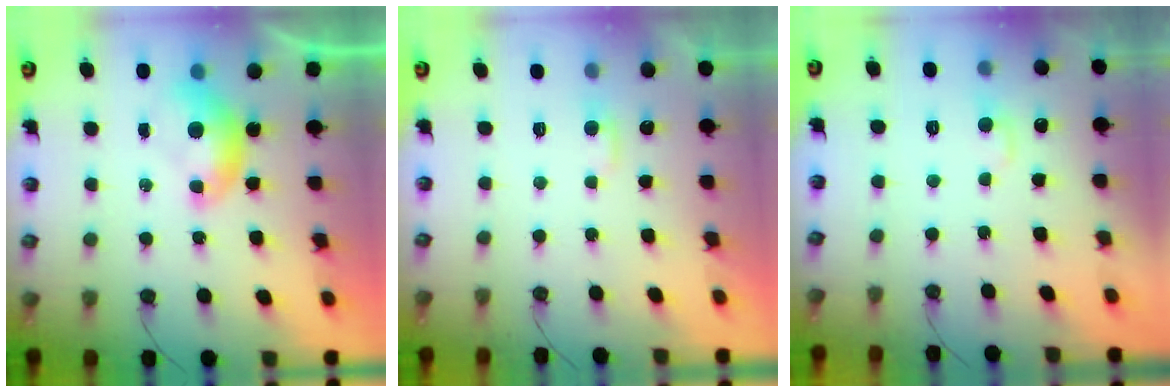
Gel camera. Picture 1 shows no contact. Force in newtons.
{"total": 3.6, "press": 3.6, "slide": 0.2}
{"total": 1.6, "press": 1.4, "slide": 0.7}